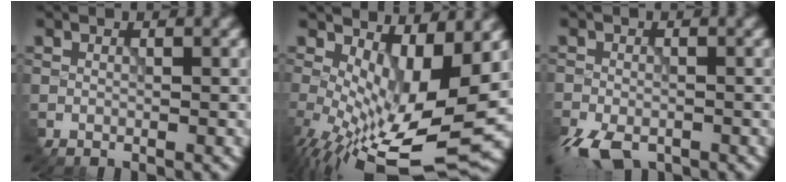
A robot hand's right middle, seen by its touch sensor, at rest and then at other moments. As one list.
[{"total": 11.1, "force": [-0.7, 4.3, 10.2], "torque": [-0.192, -0.033, 0.005]}, {"total": 5.2, "force": [-3.6, 2.3, 3.0], "torque": [-0.058, -0.017, -0.069]}]